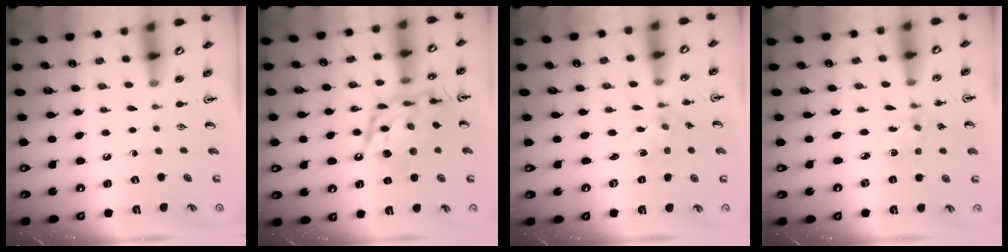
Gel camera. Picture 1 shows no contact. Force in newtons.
{"total": 18.7, "press": 18.6, "slide": 1.6}
{"total": 2.9, "press": 2.8, "slide": 0.9}
{"total": 2.6, "press": 2.5, "slide": 0.8}